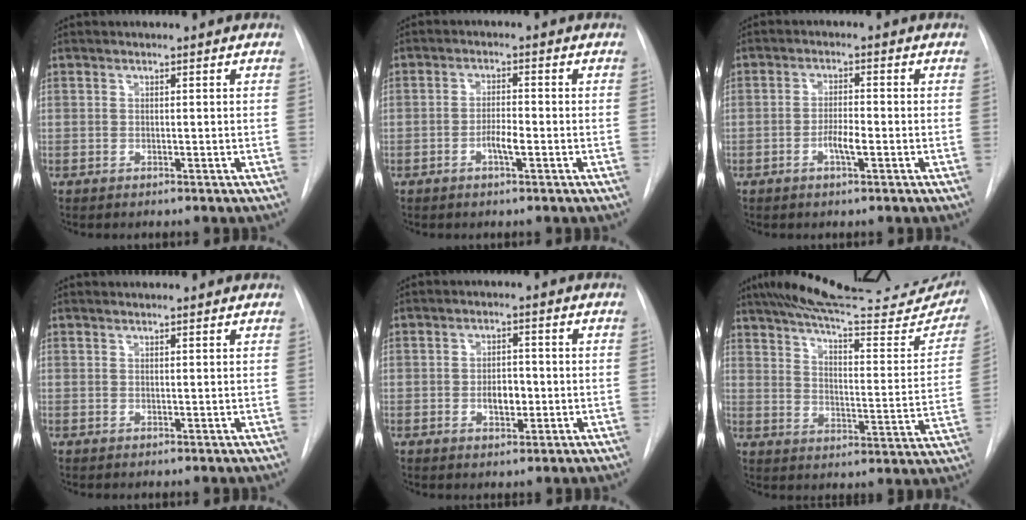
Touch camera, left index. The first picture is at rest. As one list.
[{"total": 2.8, "force": [-1.2, 0.4, 2.5], "torque": [-0.045, 0.002, -0.022]}, {"total": 3.1, "force": [-1.2, 0.5, 2.8], "torque": [-0.051, 0.001, -0.023]}, {"total": 3.1, "force": [3.0, 0.3, 0.6], "torque": [-0.012, 0.020, 0.035]}, {"total": 3.6, "force": [-0.7, 1.9, 2.9], "torque": [-0.045, 0.003, -0.008]}, {"total": 28.7, "force": [25.0, 5.3, 13.0], "torque": [-0.200, -0.055, 0.316]}]